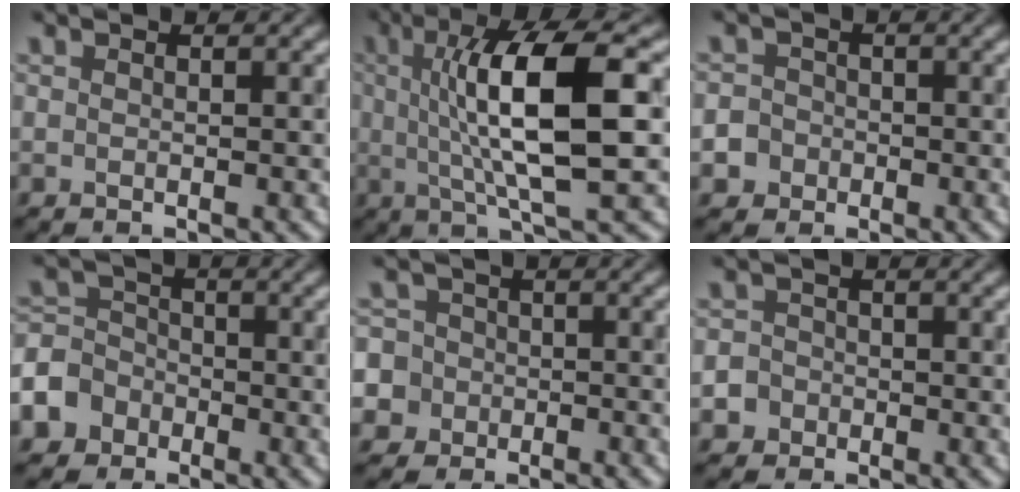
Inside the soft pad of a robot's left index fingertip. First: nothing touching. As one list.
[{"total": 9.9, "force": [1.1, 2.5, 9.5], "torque": [-0.150, 0.003, 0.022]}, {"total": 4.3, "force": [-1.8, 3.9, 0.8], "torque": [0.006, 0.001, -0.052]}, {"total": 7.1, "force": [-3.7, 5.9, 1.5], "torque": [-0.030, -0.010, -0.091]}, {"total": 7.6, "force": [-2.7, 6.9, 1.7], "torque": [-0.047, 0.000, -0.083]}, {"total": 3.7, "force": [-1.6, 3.2, 0.7], "torque": [0.013, 0.002, -0.044]}]